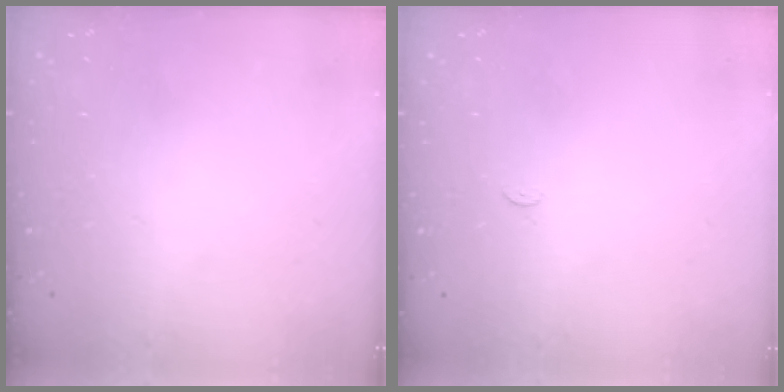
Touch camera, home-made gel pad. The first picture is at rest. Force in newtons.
{"total": 2.3, "press": 2.3, "slide": 0.3}